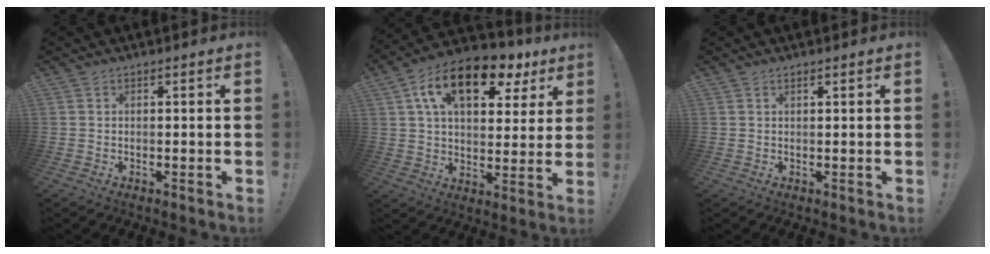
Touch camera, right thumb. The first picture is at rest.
{"total": 17.1, "force": [8.8, 8.8, 11.8], "torque": [-0.186, -0.041, 0.150]}
{"total": 0.8, "force": [0.6, -0.1, 0.5], "torque": [-0.009, -0.002, 0.010]}